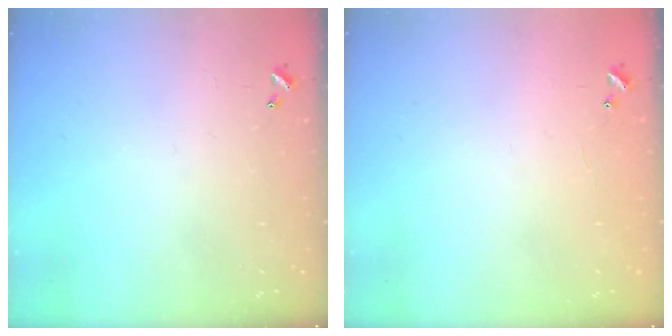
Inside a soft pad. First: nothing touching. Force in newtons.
{"total": 5.0, "press": 5.0, "slide": 0.6}